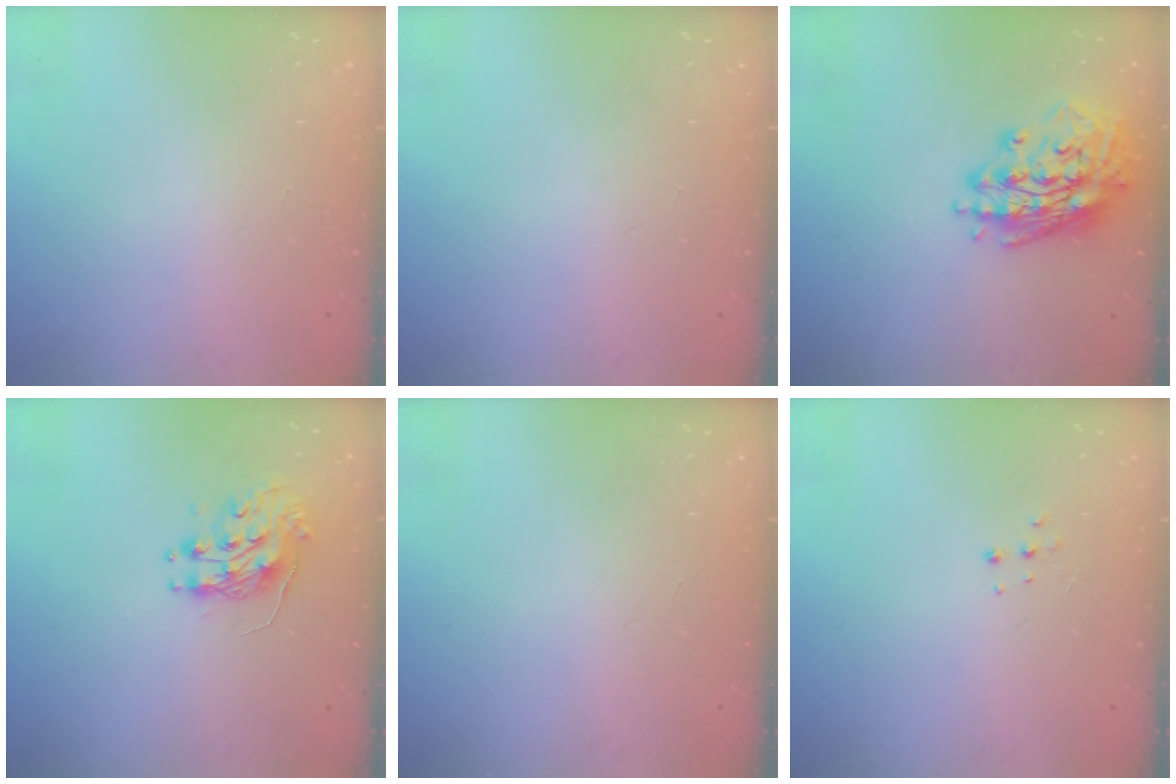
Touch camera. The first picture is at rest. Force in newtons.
{"total": 0.0}
{"total": 16.4, "press": 16.2, "slide": 2.5}
{"total": 9.3, "press": 9.3, "slide": 0.8}
{"total": 0.0}
{"total": 4.6, "press": 4.5, "slide": 0.8}